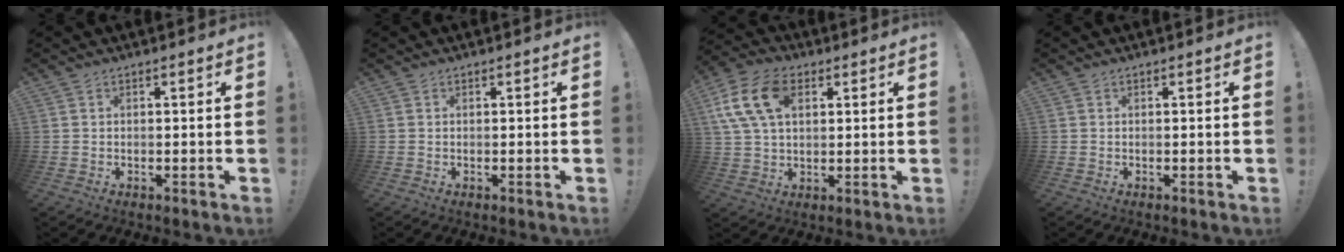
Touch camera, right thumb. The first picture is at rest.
{"total": 0.0}
{"total": 14.8, "force": [4.9, 9.5, 10.2], "torque": [-0.200, 0.002, 0.094]}
{"total": 0.0}